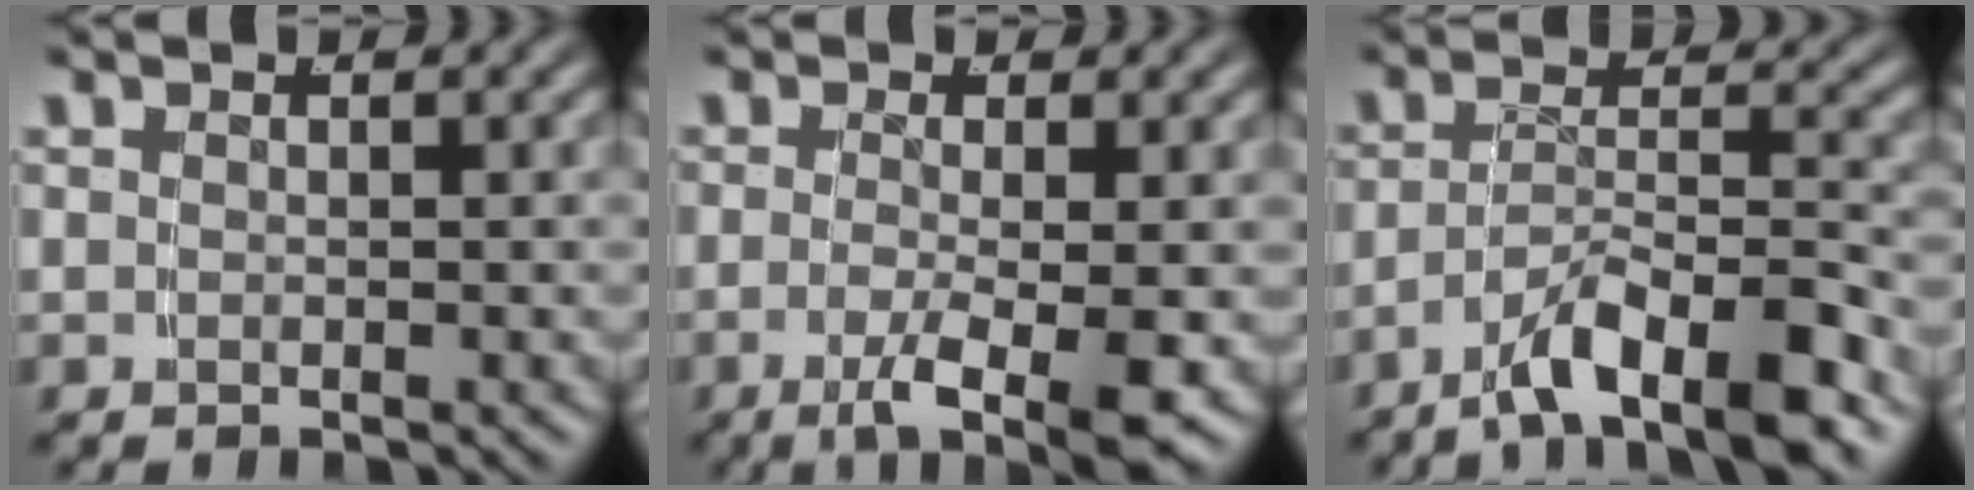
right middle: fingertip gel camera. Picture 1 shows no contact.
{"total": 5.7, "force": [-3.6, 0.8, 4.3], "torque": [-0.077, -0.037, -0.043]}
{"total": 6.0, "force": [-3.9, 1.8, 4.2], "torque": [-0.062, -0.004, -0.064]}